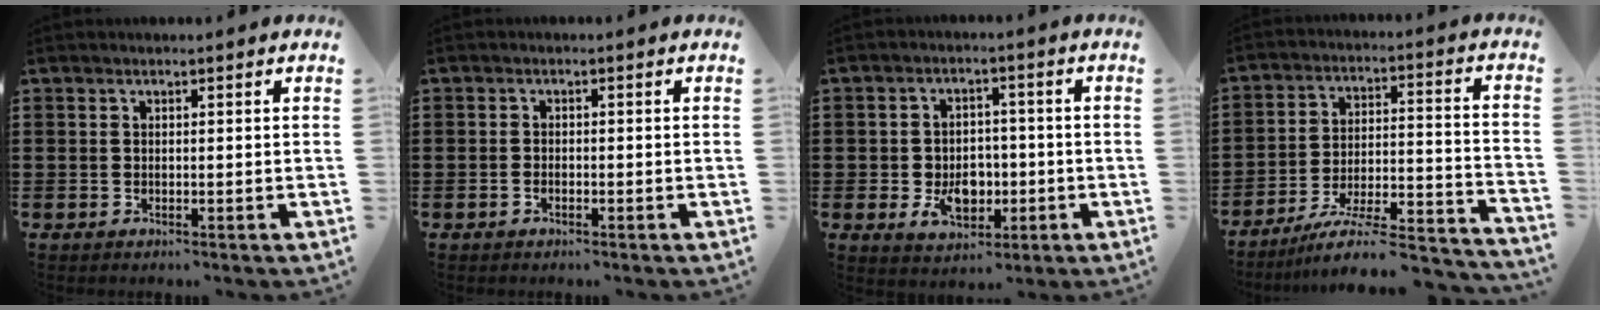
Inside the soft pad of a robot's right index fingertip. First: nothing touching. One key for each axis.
{"total": 0.9, "fx": -0.7, "fy": 0.4, "fz": 0.5, "tx": -0.012, "ty": -0.003, "tz": -0.013}
{"total": 6.4, "fx": -1.6, "fy": 4.6, "fz": 4.1, "tx": -0.068, "ty": 0.003, "tz": -0.030}
{"total": 8.4, "fx": -6.8, "fy": 1.1, "fz": 4.8, "tx": -0.078, "ty": 0.003, "tz": -0.133}